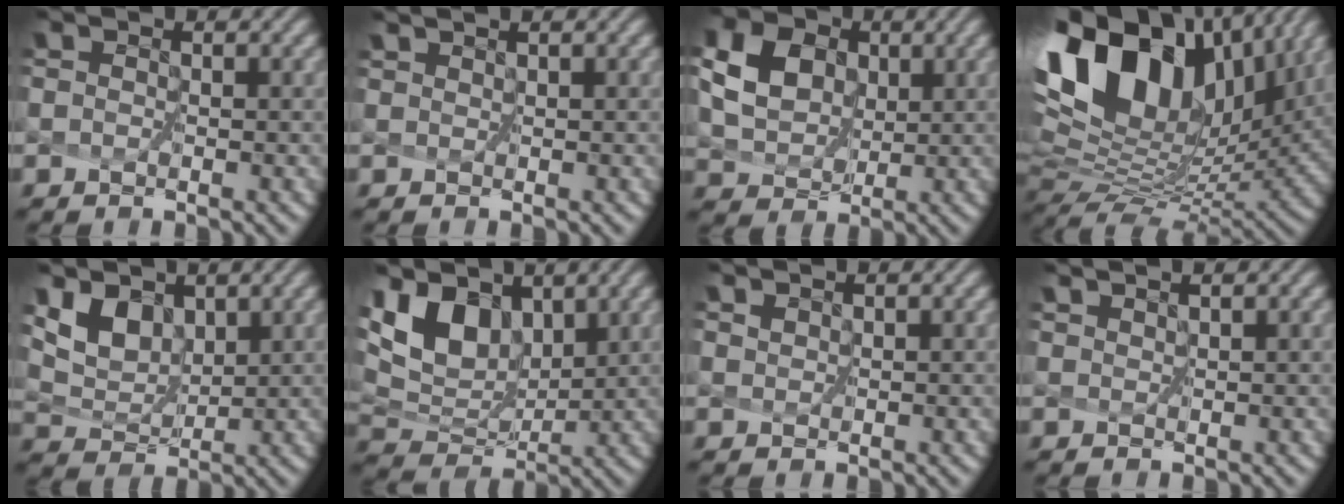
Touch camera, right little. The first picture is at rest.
{"total": 0.8, "force": [0.7, 0.1, 0.3], "torque": [-0.012, 0.002, 0.014]}
{"total": 8.5, "force": [3.3, 6.6, 4.3], "torque": [-0.116, 0.024, 0.070]}
{"total": 15.6, "force": [7.4, 8.4, 10.8], "torque": [-0.235, 0.035, 0.139]}
{"total": 4.8, "force": [3.4, 2.6, 2.2], "torque": [-0.069, -0.014, 0.079]}
{"total": 7.9, "force": [4.2, 4.6, 4.9], "torque": [-0.120, 0.009, 0.074]}
{"total": 1.4, "force": [1.2, 0.6, 0.5], "torque": [-0.019, 0.004, 0.018]}
{"total": 1.0, "force": [1.0, 0.0, 0.2], "torque": [-0.011, 0.004, 0.021]}